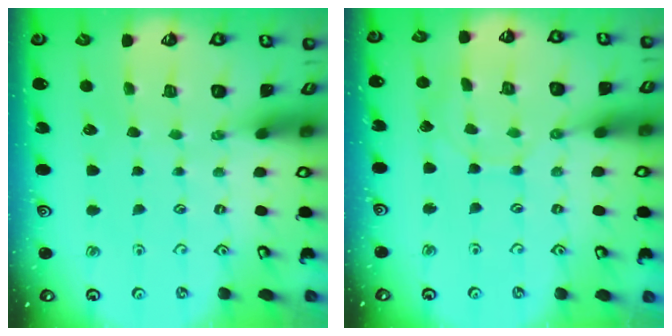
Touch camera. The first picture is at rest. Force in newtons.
{"total": 6.0, "press": 6.0, "slide": 0.3}